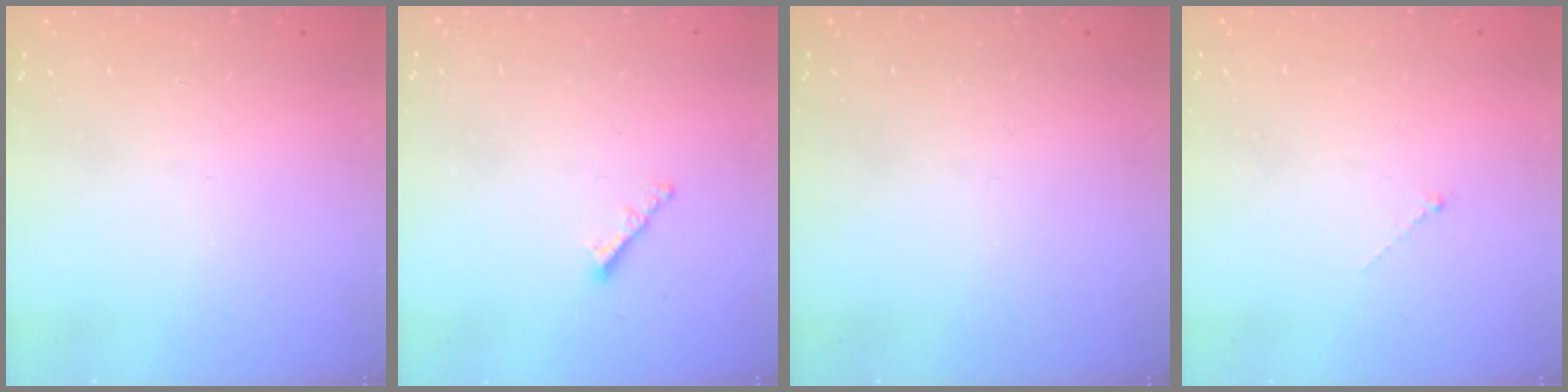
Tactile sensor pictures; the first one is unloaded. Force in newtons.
{"total": 1.8, "press": 1.7, "slide": 0.5}
{"total": 0.0}
{"total": 0.0}